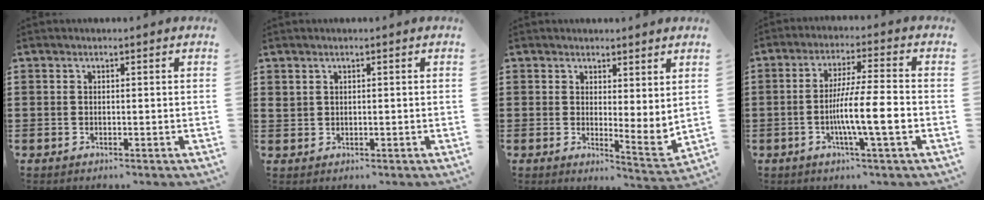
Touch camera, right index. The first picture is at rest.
{"total": 1.0, "force": [0.8, 0.6, 0.2], "torque": [-0.007, 0.004, 0.014]}
{"total": 3.4, "force": [2.9, 0.9, 1.5], "torque": [-0.025, -0.019, 0.050]}
{"total": 9.2, "force": [-2.2, 0.7, 8.9], "torque": [-0.163, -0.008, -0.043]}